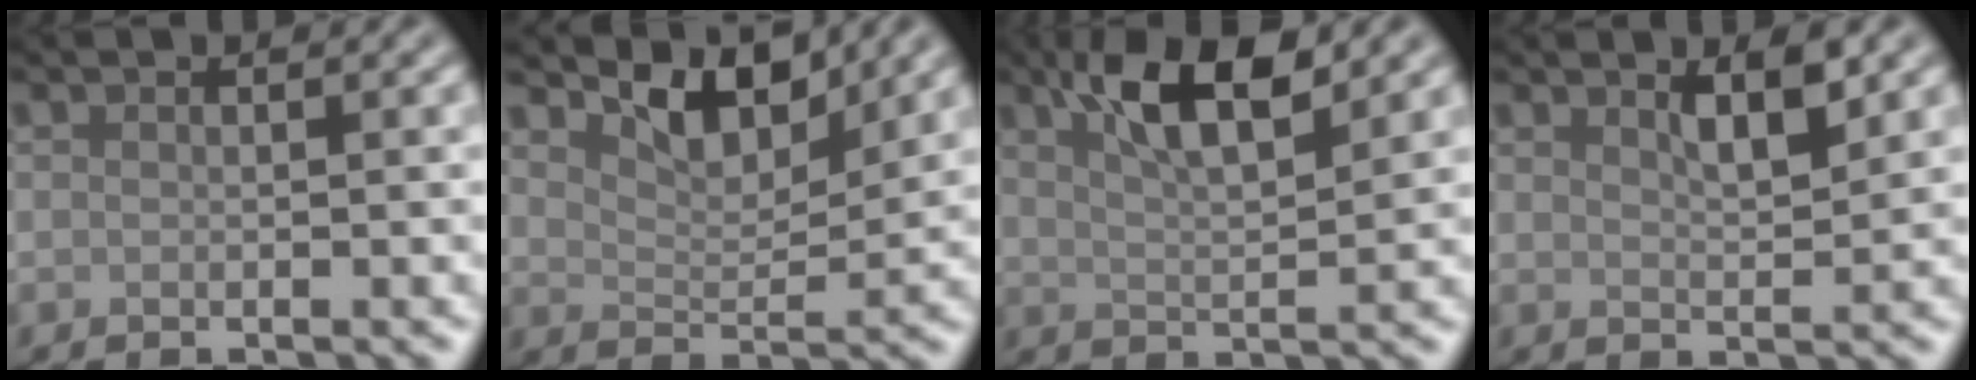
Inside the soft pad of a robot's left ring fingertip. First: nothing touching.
{"total": 4.8, "force": [4.0, 1.4, 2.2], "torque": [-0.046, -0.004, 0.065]}
{"total": 6.1, "force": [3.4, 1.8, 4.8], "torque": [-0.086, 0.006, 0.057]}
{"total": 2.6, "force": [1.6, 0.5, 1.9], "torque": [-0.028, -0.001, 0.028]}